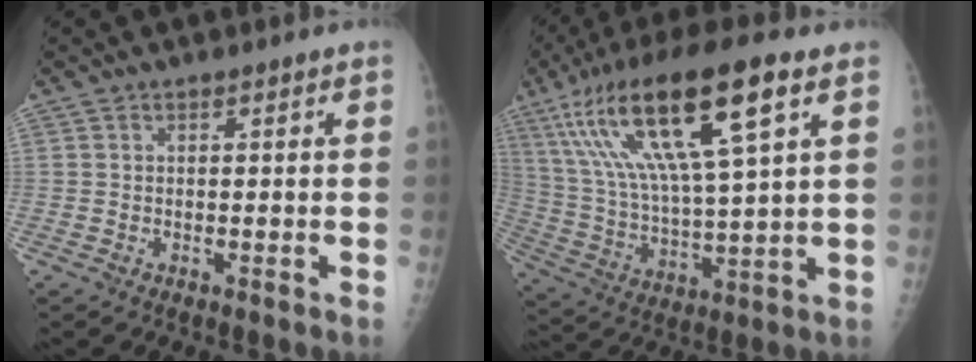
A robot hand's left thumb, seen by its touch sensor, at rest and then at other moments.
{"total": 22.3, "force": [10.2, 5.1, 19.1], "torque": [-0.367, -0.008, 0.186]}